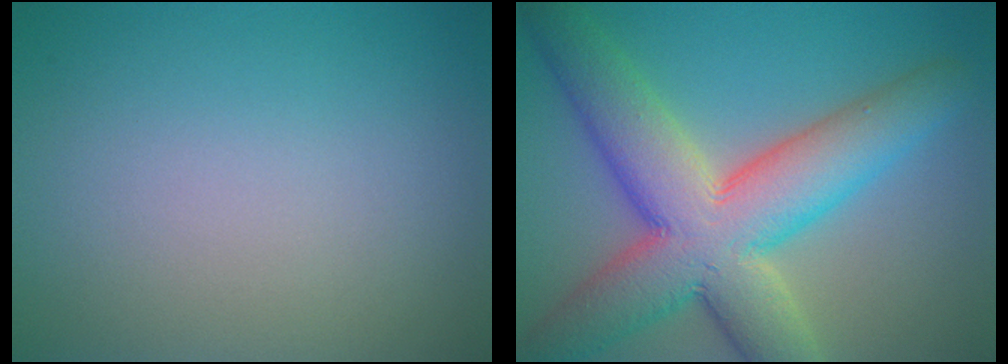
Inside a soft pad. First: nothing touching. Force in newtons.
{"total": 11.5, "press": 11.5, "slide": 0.5}